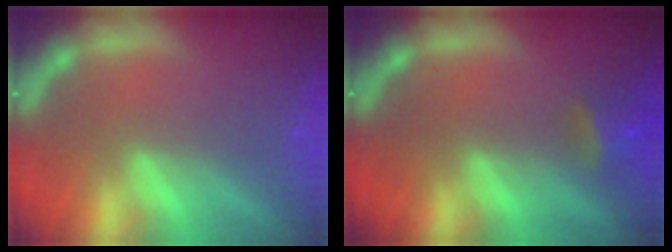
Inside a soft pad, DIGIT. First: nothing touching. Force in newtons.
{"total": 2.9}